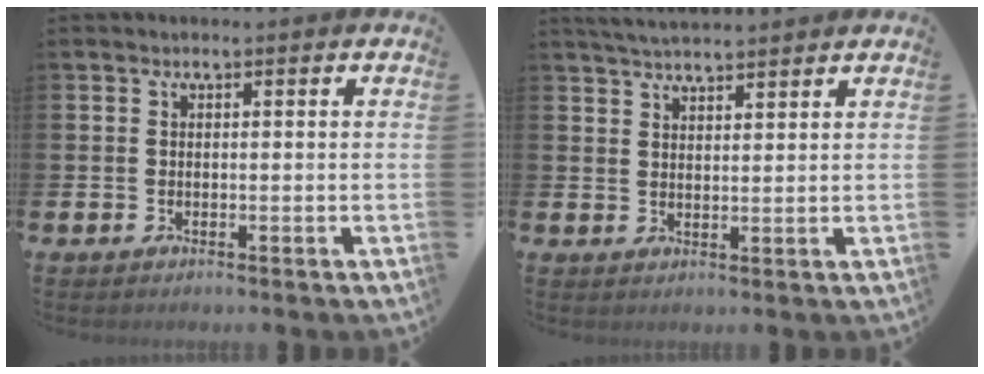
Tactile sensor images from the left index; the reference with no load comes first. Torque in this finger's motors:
{"motor_torque": [-0.06, -0.53, 0.35, 0.21]}